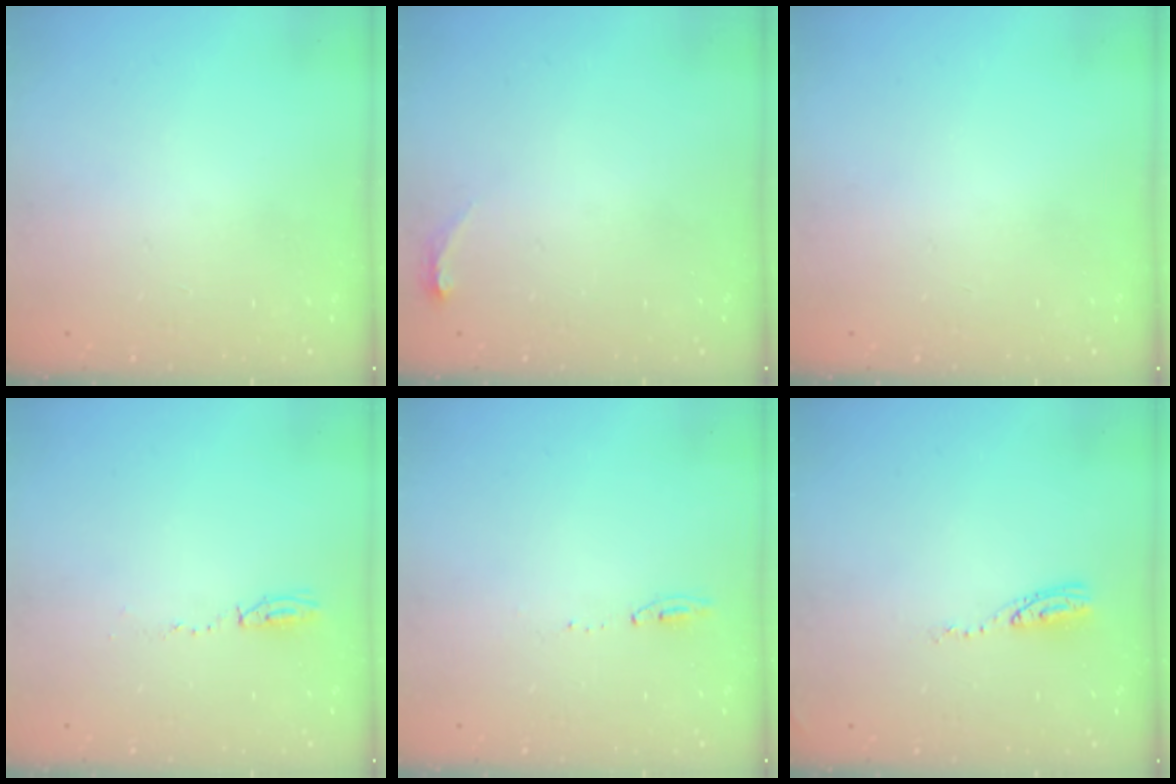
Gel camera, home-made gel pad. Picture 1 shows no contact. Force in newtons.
{"total": 3.7, "press": 3.4, "slide": 1.5}
{"total": 0.0}
{"total": 3.9, "press": 3.8, "slide": 0.9}
{"total": 6.0, "press": 5.8, "slide": 1.5}
{"total": 5.9, "press": 5.9, "slide": 0.4}